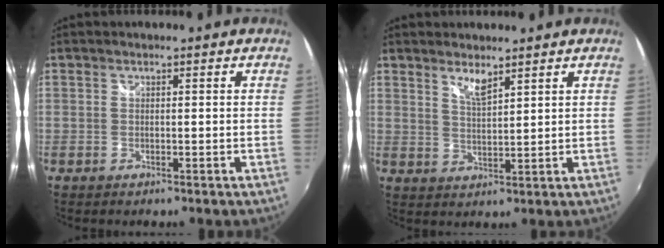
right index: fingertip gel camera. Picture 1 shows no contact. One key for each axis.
{"total": 3.6, "fx": 2.8, "fy": 0.5, "fz": 2.1, "tx": -0.037, "ty": -0.002, "tz": 0.049}